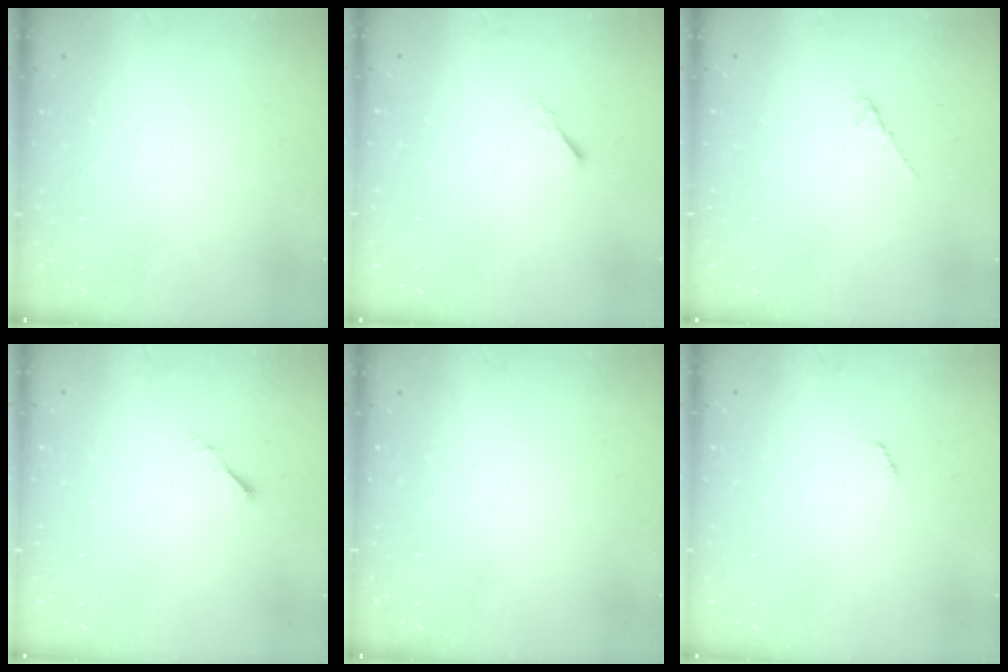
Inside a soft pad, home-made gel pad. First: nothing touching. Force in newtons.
{"total": 0.5, "press": 0.4, "slide": 0.3}
{"total": 2.0, "press": 2.0, "slide": 0.6}
{"total": 1.1, "press": 1.0, "slide": 0.3}
{"total": 0.0}
{"total": 2.5, "press": 2.5, "slide": 0.4}